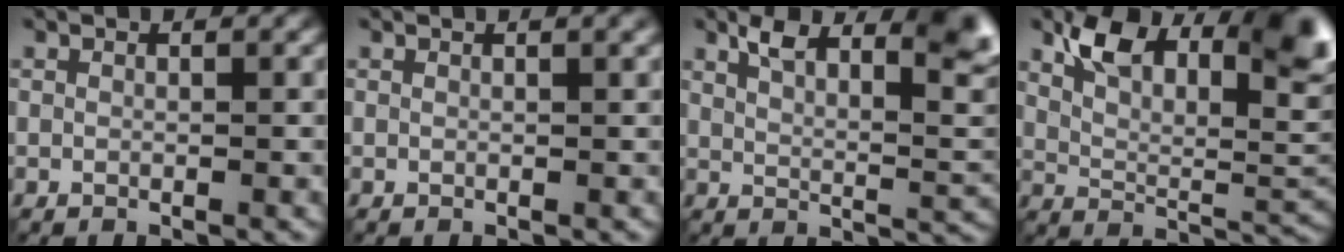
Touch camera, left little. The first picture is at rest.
{"total": 1.6, "force": [0.9, 0.5, 1.3], "torque": [-0.012, 0.005, 0.007]}
{"total": 7.5, "force": [4.0, 2.3, 5.9], "torque": [-0.084, 0.004, 0.066]}
{"total": 10.4, "force": [5.2, 4.6, 7.7], "torque": [-0.123, -0.003, 0.093]}